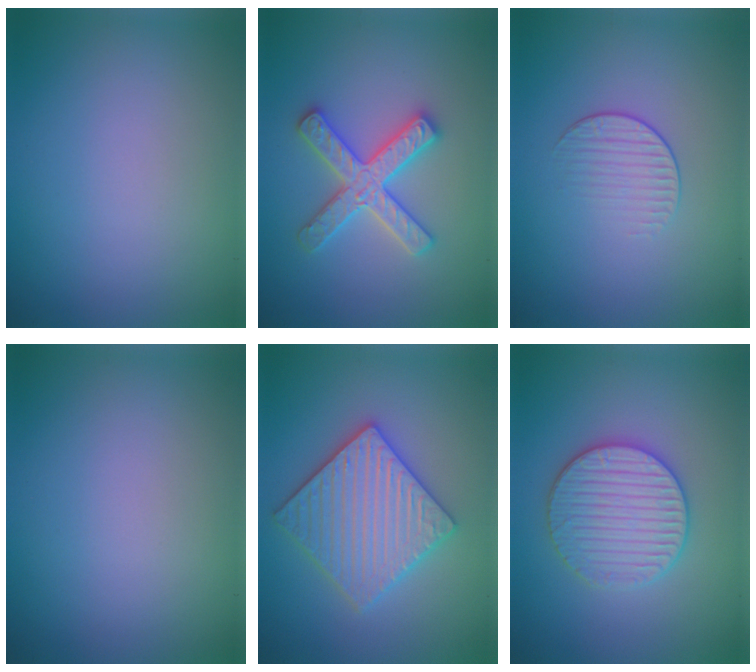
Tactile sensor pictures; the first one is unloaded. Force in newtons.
{"total": 3.7, "press": 3.6, "slide": 0.6}
{"total": 1.7, "press": 1.0, "slide": 1.4}
{"total": 0.0}
{"total": 5.9, "press": 5.8, "slide": 1.1}
{"total": 4.4, "press": 4.3, "slide": 0.9}